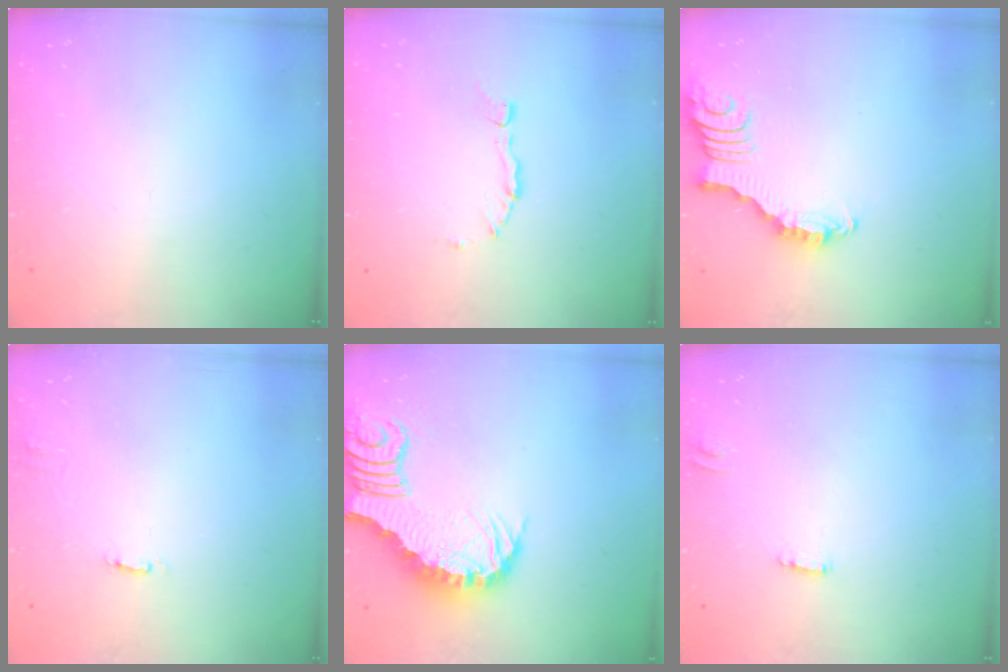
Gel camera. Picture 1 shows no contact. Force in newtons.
{"total": 3.0, "press": 2.9, "slide": 0.3}
{"total": 2.3, "press": 2.3, "slide": 0.3}
{"total": 2.0, "press": 2.0, "slide": 0.1}
{"total": 3.9, "press": 3.8, "slide": 0.7}
{"total": 2.0, "press": 2.0, "slide": 0.1}